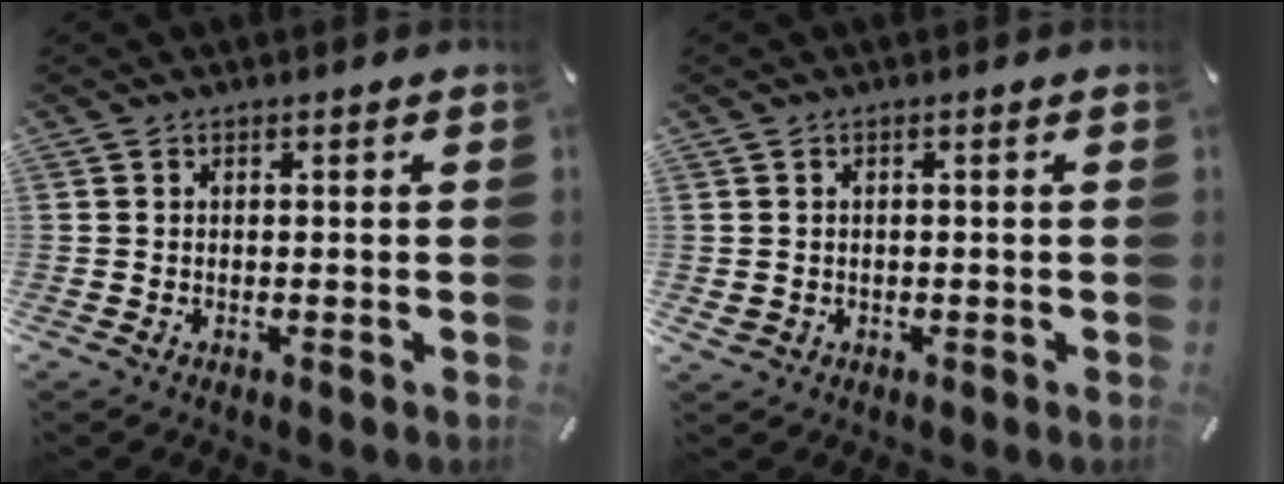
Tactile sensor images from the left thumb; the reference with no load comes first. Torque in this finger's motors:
{"motor_torque": [0.05, -0.02, -0.07, -0.02, -0.01]}